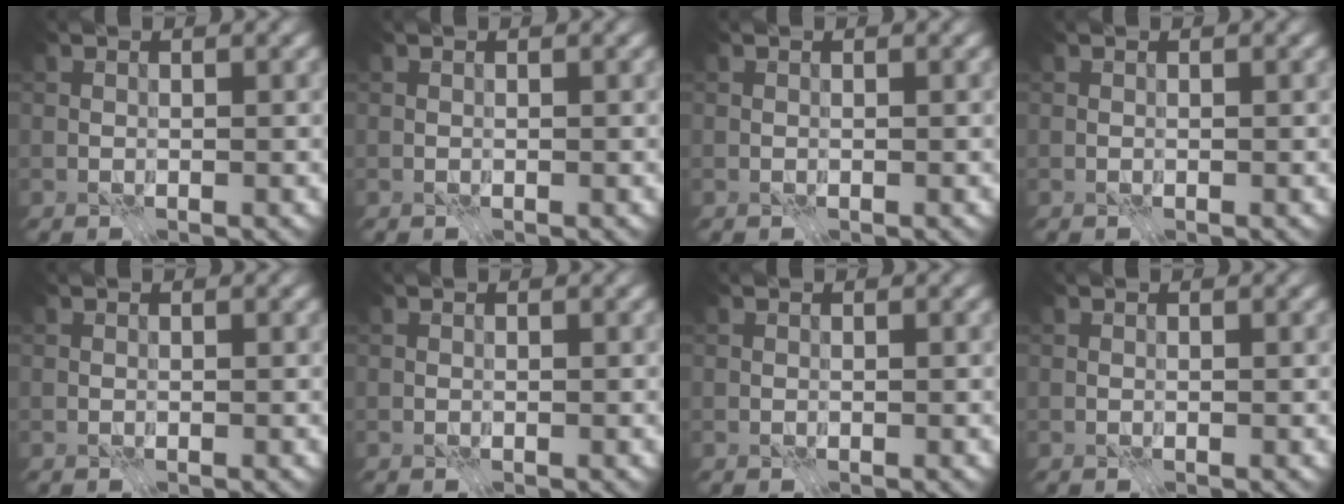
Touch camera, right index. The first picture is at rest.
{"total": 0.0}
{"total": 0.0}
{"total": 0.0}
{"total": 0.0}
{"total": 0.0}
{"total": 0.0}
{"total": 0.0}